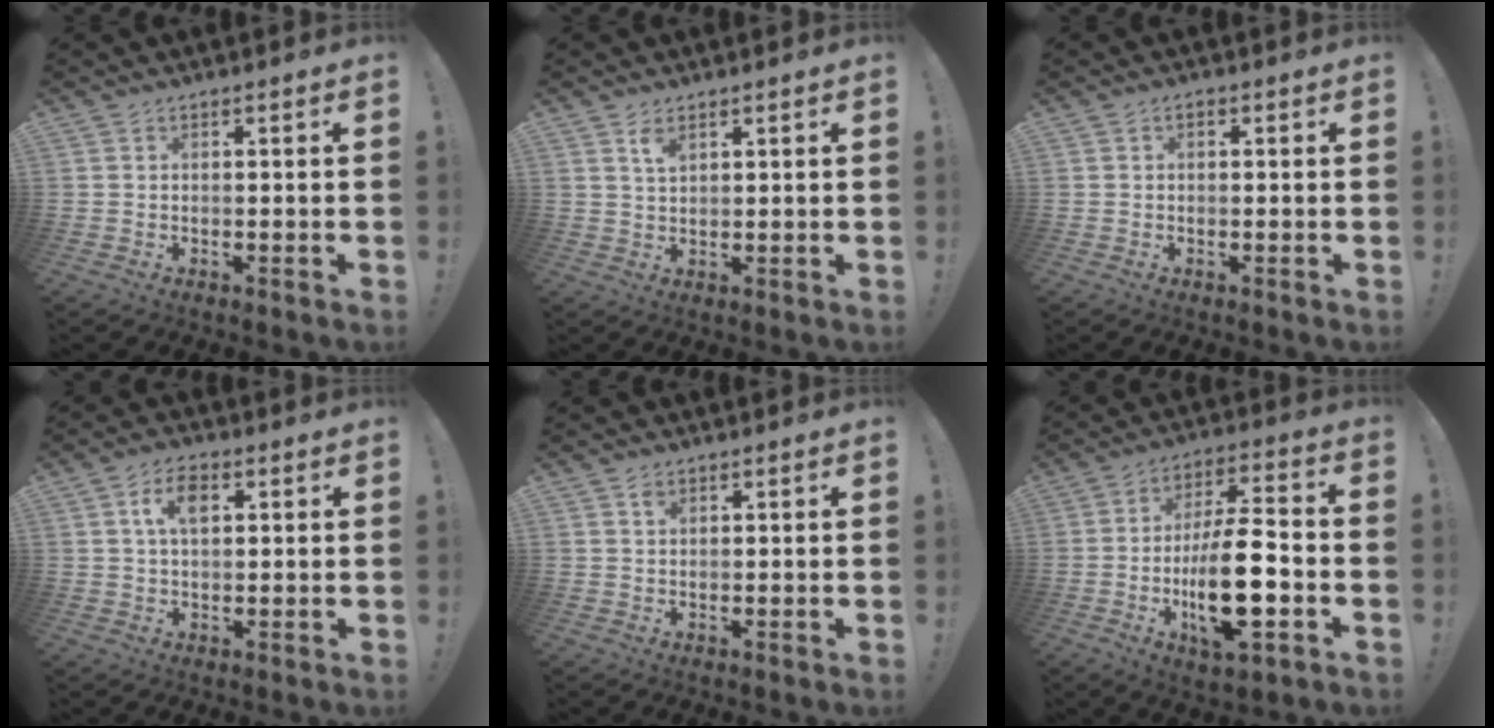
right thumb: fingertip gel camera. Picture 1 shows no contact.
{"total": 3.7, "force": [2.3, 1.6, 2.3], "torque": [-0.033, -0.014, 0.038]}
{"total": 0.8, "force": [-0.1, 0.6, 0.5], "torque": [-0.002, 0.000, -0.003]}
{"total": 7.3, "force": [2.4, 4.3, 5.4], "torque": [-0.078, 0.000, 0.039]}
{"total": 1.4, "force": [0.9, 0.9, 0.5], "torque": [-0.002, -0.005, 0.015]}
{"total": 18.3, "force": [-4.5, 6.5, 16.6], "torque": [-0.301, 0.011, -0.073]}